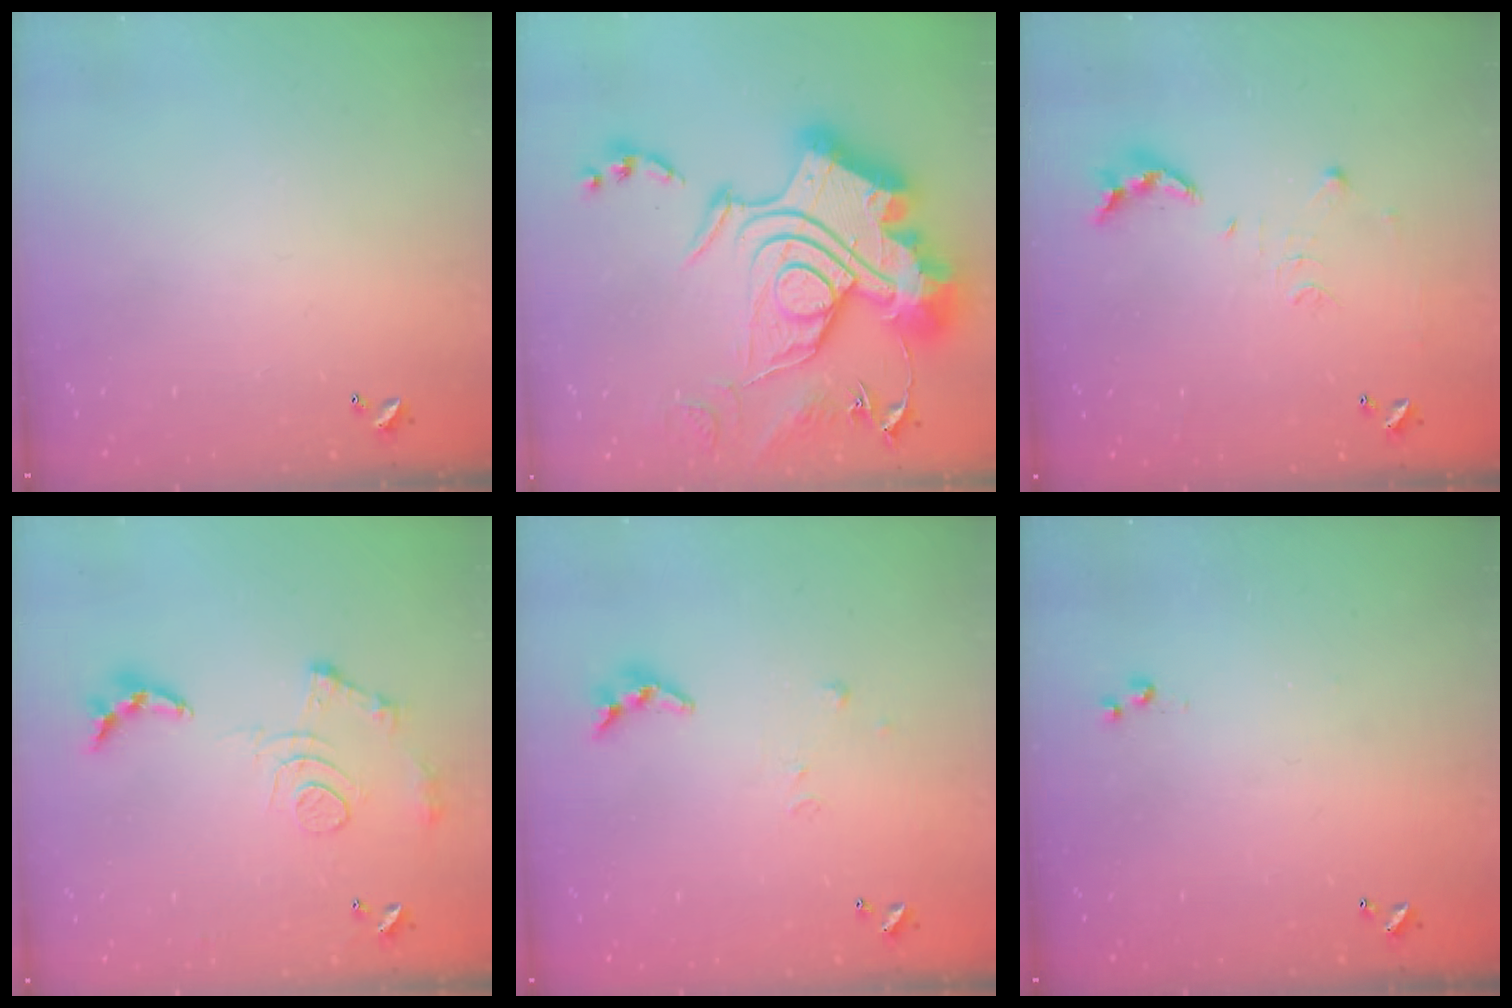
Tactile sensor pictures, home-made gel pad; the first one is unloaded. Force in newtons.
{"total": 1.1, "press": 1.1, "slide": 0.0}
{"total": 8.7, "press": 8.7, "slide": 0.8}
{"total": 12.5, "press": 12.5, "slide": 1.1}
{"total": 5.7, "press": 5.7, "slide": 0.4}
{"total": 3.0, "press": 3.0, "slide": 0.4}